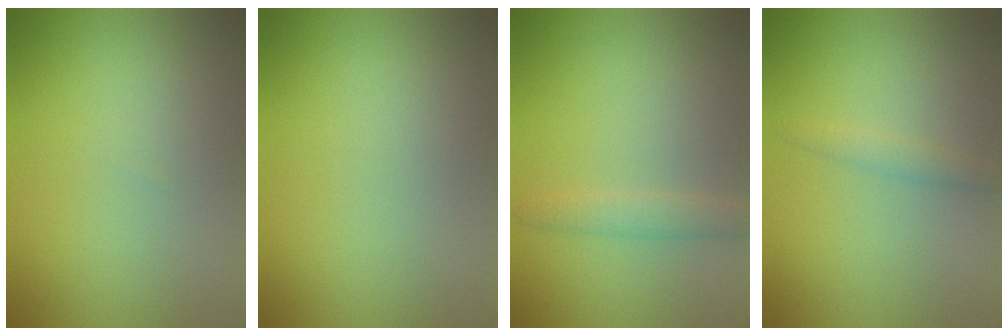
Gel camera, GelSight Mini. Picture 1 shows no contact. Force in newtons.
{"total": 0.0}
{"total": 1.6, "press": 1.6, "slide": 0.0}
{"total": 1.2, "press": 1.2, "slide": 0.1}